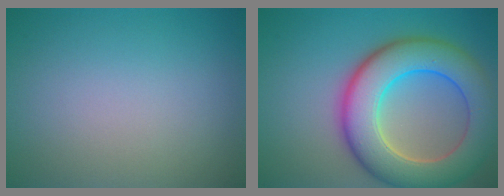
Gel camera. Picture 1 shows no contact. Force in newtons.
{"total": 10.0, "press": 10.0, "slide": 0.6}